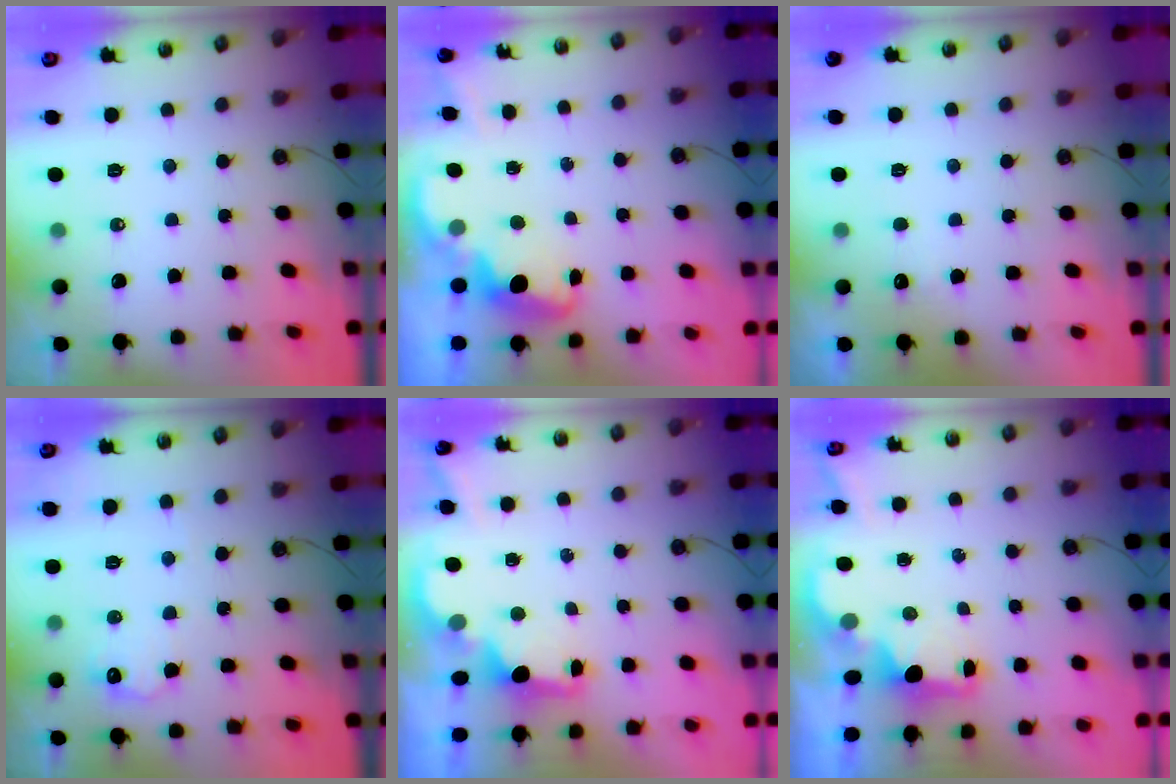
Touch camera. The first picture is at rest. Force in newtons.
{"total": 2.6, "press": 2.5, "slide": 0.8}
{"total": 3.0, "press": 2.8, "slide": 1.0}
{"total": 9.1, "press": 9.0, "slide": 0.6}
{"total": 1.9, "press": 1.8, "slide": 0.6}
{"total": 1.9, "press": 1.7, "slide": 0.7}